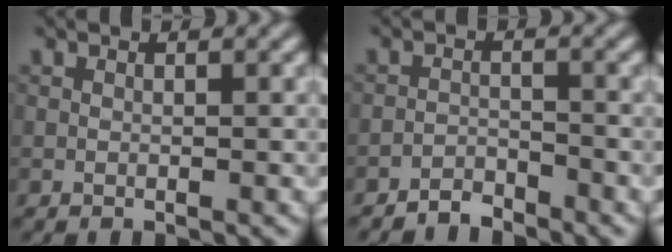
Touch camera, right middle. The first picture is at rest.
{"total": 1.9, "force": [-1.9, 0.0, -0.2], "torque": [0.004, 0.014, -0.033]}